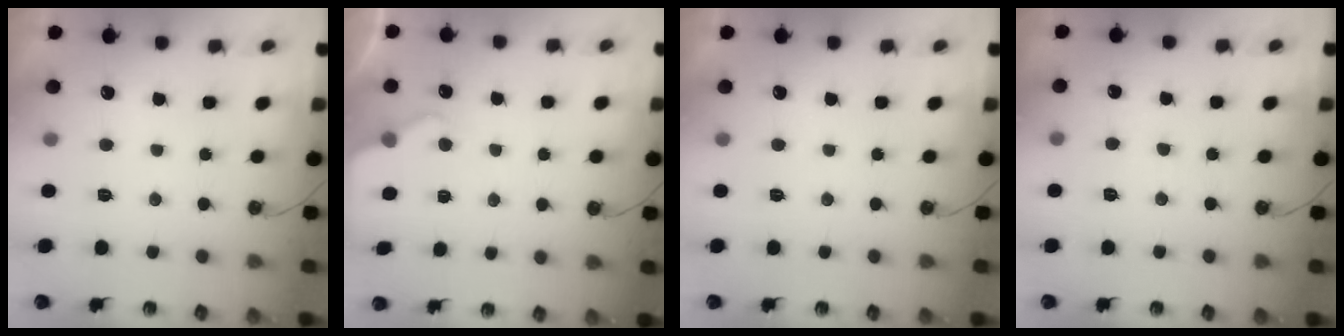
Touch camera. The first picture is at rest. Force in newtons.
{"total": 4.4, "press": 4.4, "slide": 0.5}
{"total": 0.0}
{"total": 3.2, "press": 3.1, "slide": 0.5}